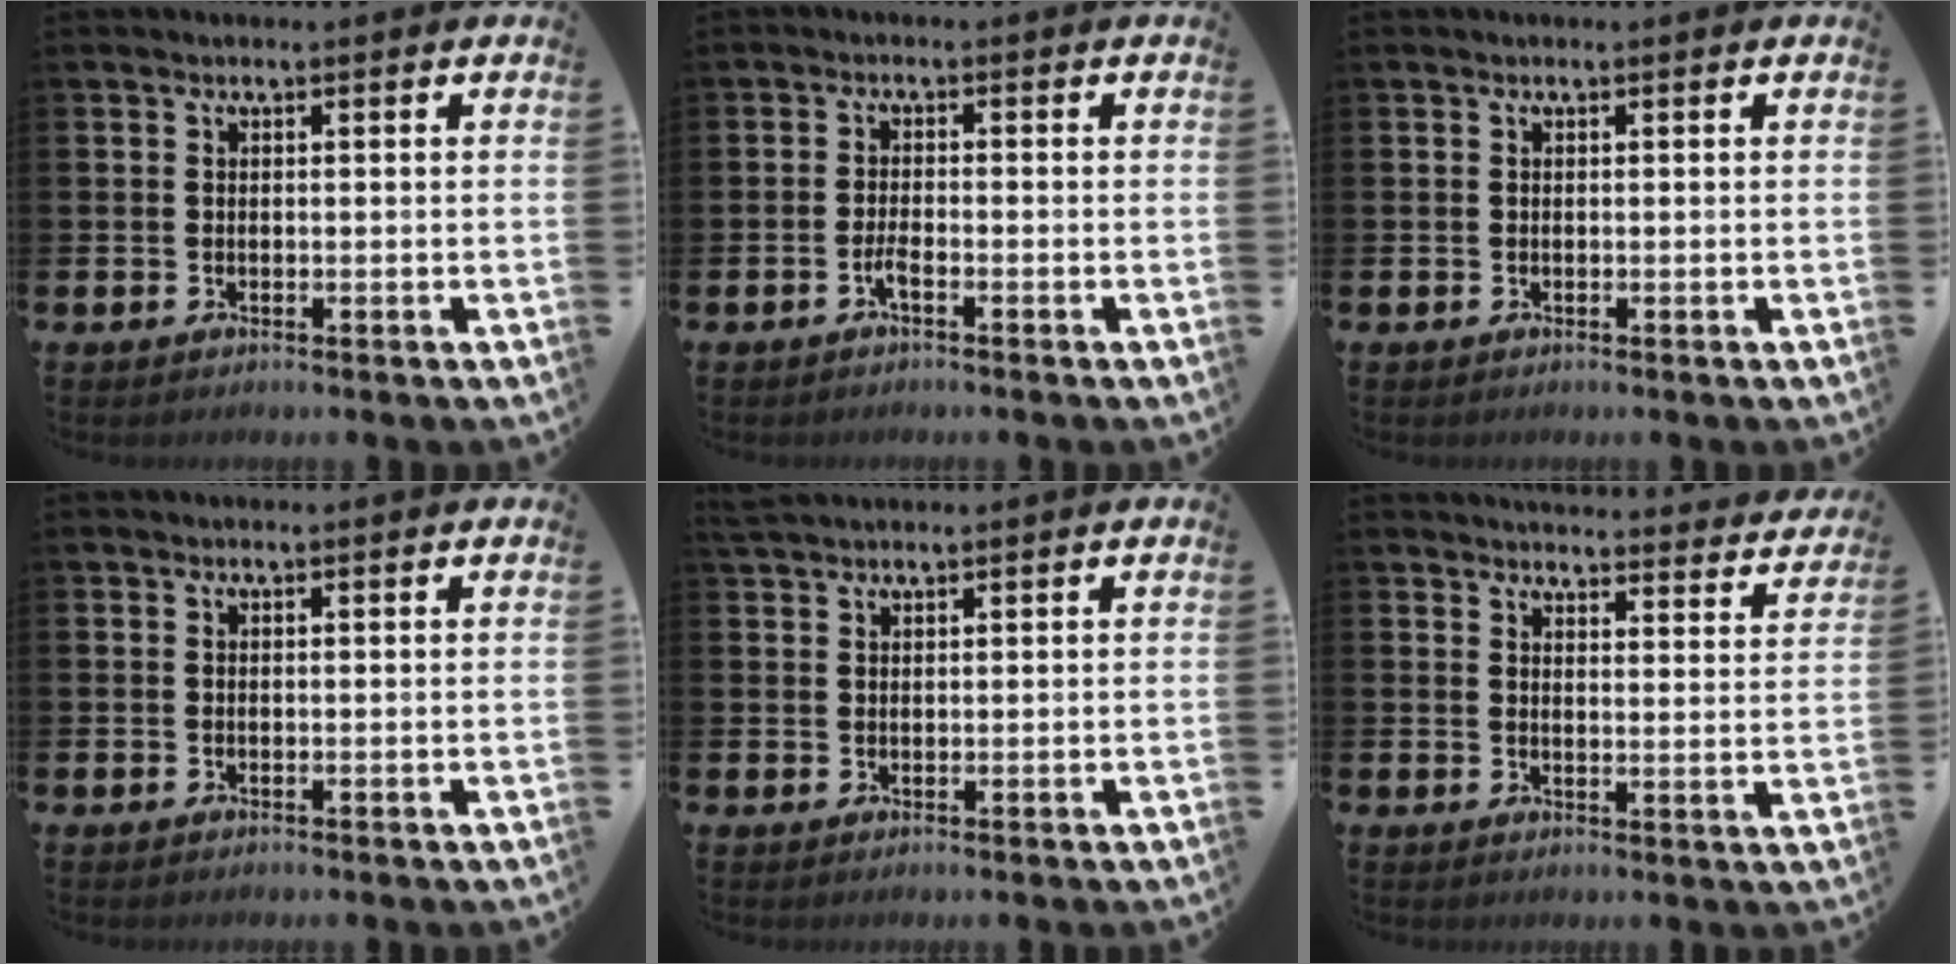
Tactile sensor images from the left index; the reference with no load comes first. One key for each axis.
{"total": 1.7, "fx": -1.1, "fy": 0.3, "fz": 1.2, "tx": -0.029, "ty": 0.001, "tz": -0.017}
{"total": 0.0}
{"total": 0.0}
{"total": 2.0, "fx": 1.9, "fy": 0.4, "fz": 0.6, "tx": -0.010, "ty": 0.000, "tz": 0.034}
{"total": 4.0, "fx": 4.0, "fy": 0.4, "fz": 0.3, "tx": -0.008, "ty": -0.032, "tz": 0.067}